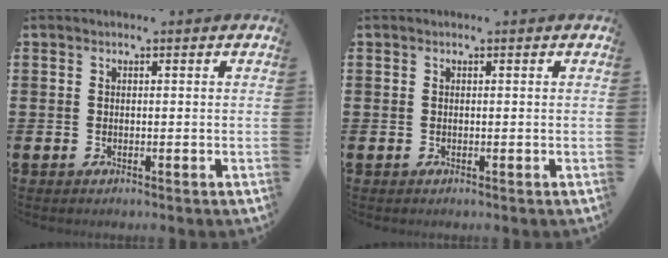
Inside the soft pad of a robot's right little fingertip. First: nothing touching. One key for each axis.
{"total": 0.0}